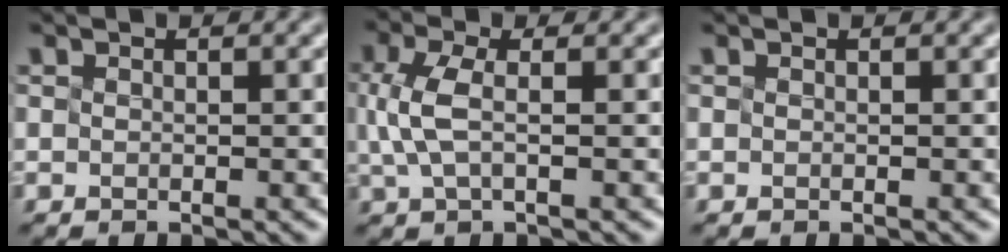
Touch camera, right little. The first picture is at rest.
{"total": 2.2, "force": [-0.5, 0.7, 2.0], "torque": [-0.061, 0.001, 0.000]}
{"total": 0.0}